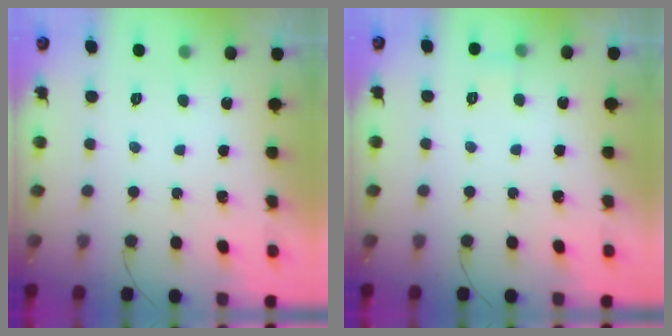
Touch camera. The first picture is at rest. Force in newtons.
{"total": 3.1, "press": 3.0, "slide": 0.8}